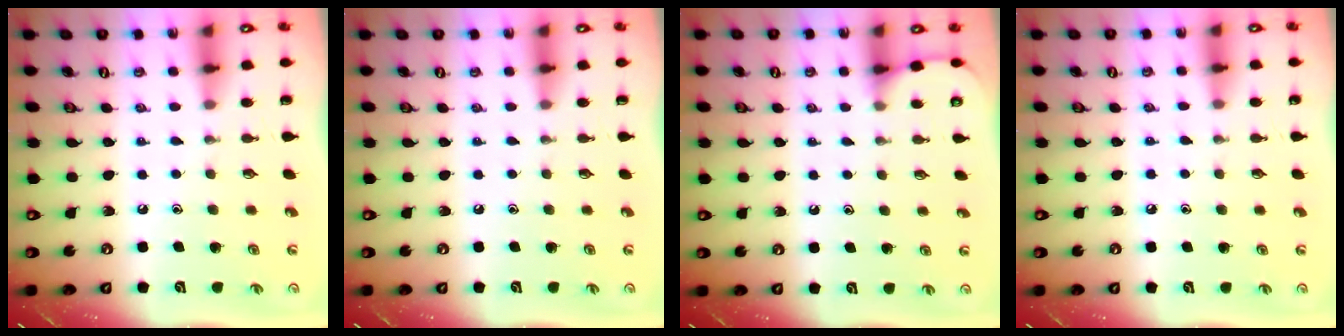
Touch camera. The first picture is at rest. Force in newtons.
{"total": 0.0}
{"total": 4.3, "press": 4.2, "slide": 0.5}
{"total": 5.0, "press": 5.0, "slide": 0.6}